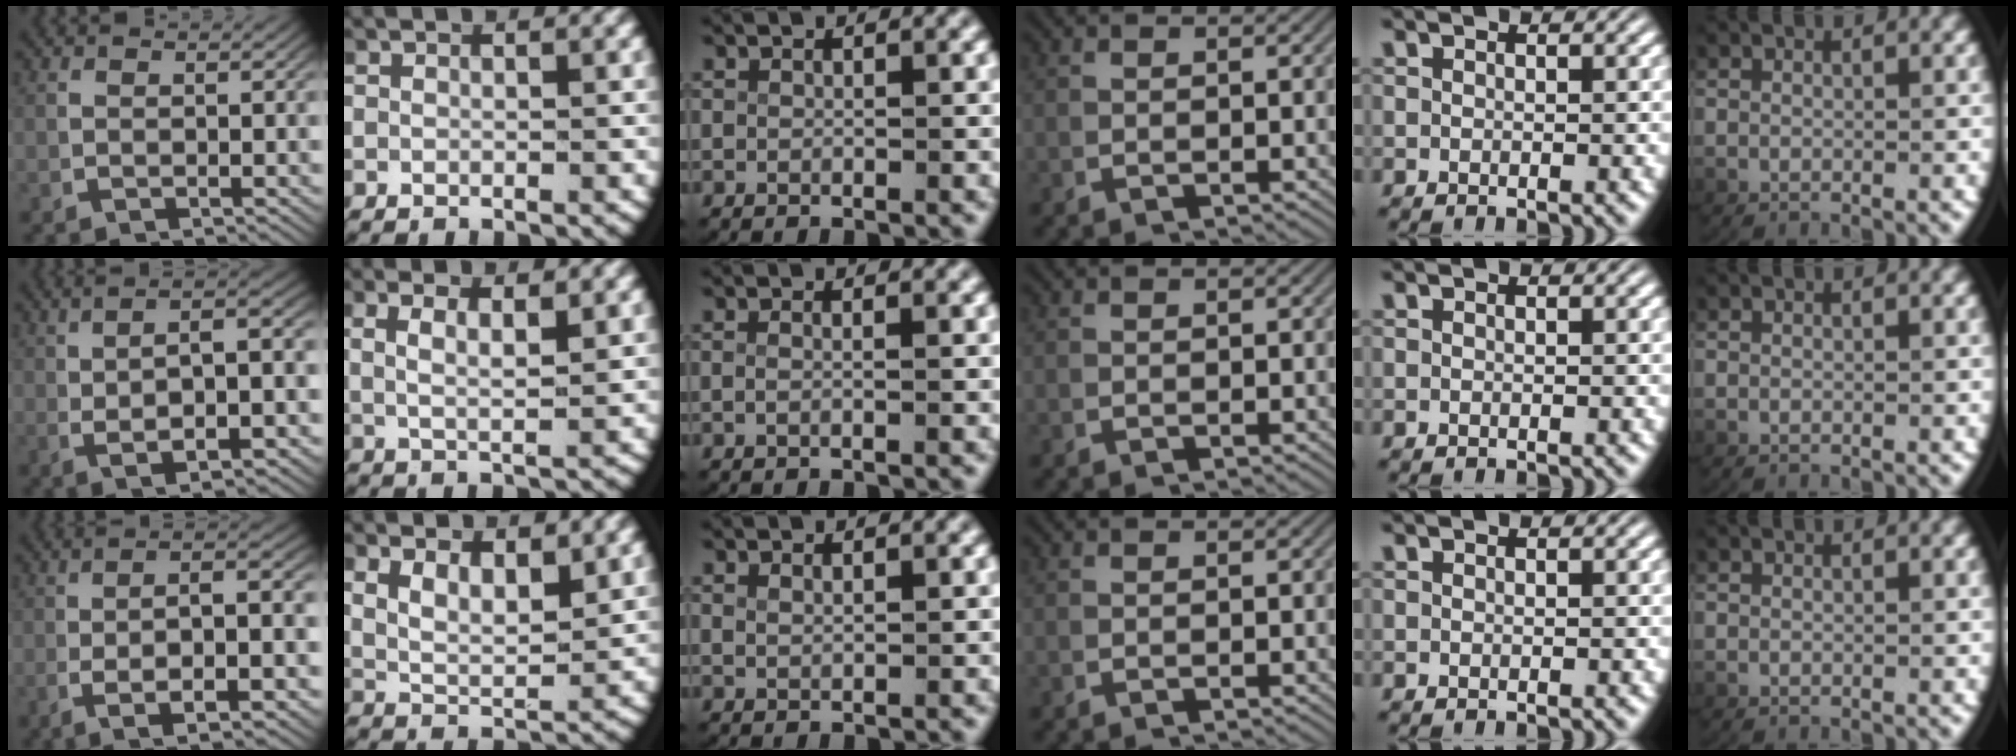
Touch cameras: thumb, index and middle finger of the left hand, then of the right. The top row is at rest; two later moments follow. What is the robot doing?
{"motion": "lift_and_place", "object": "towel"}